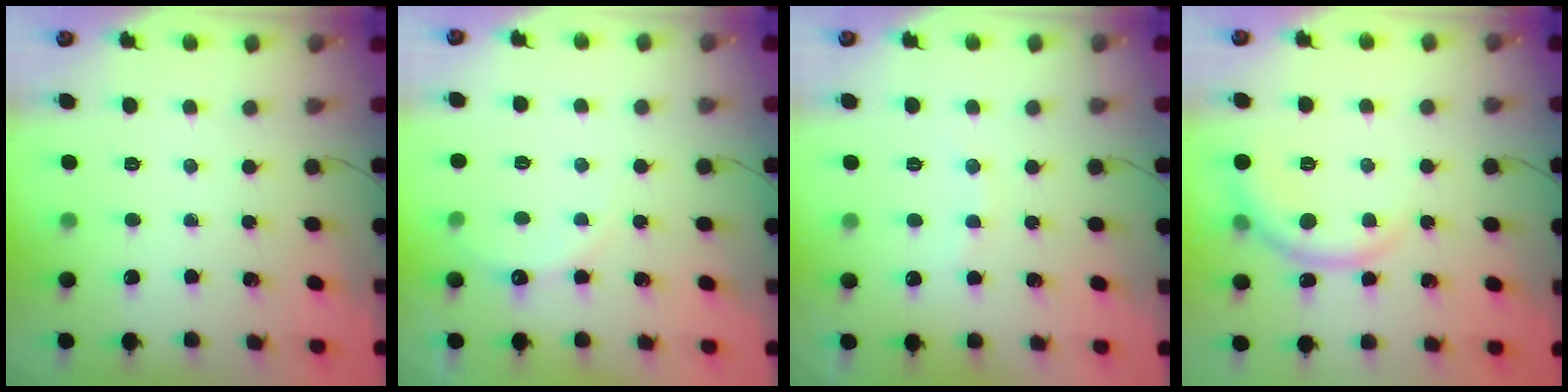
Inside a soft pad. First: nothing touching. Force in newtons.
{"total": 6.4, "press": 6.2, "slide": 1.6}
{"total": 5.9, "press": 5.8, "slide": 1.0}
{"total": 6.4, "press": 6.3, "slide": 0.8}